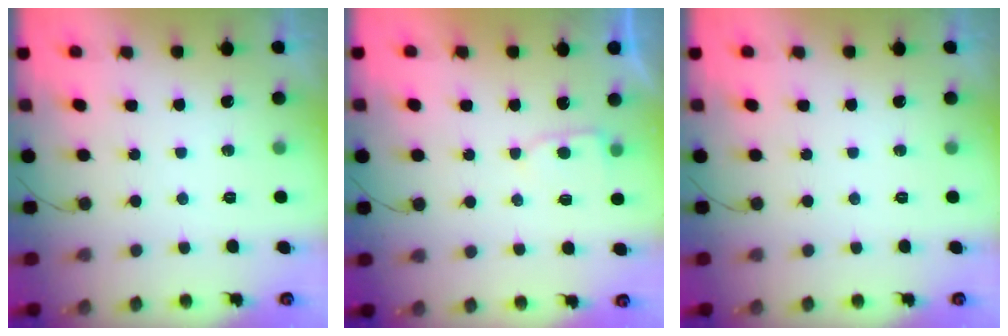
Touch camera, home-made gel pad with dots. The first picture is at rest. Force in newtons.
{"total": 3.4, "press": 3.4, "slide": 0.2}
{"total": 0.0}